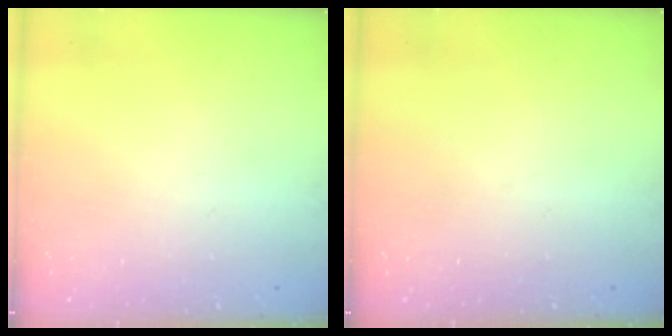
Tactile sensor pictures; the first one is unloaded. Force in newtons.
{"total": 0.0}